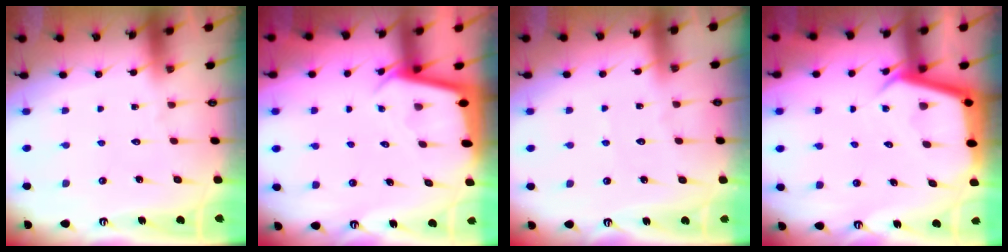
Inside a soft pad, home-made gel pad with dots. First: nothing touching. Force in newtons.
{"total": 2.3, "press": 2.3, "slide": 0.1}
{"total": 2.9, "press": 2.9, "slide": 0.4}
{"total": 4.6, "press": 4.6, "slide": 0.3}